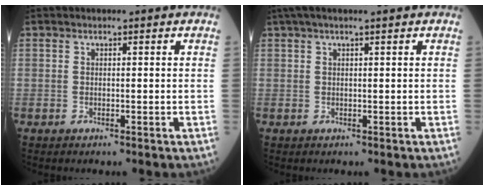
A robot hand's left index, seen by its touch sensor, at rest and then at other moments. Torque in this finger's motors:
{"motor_torque": [0.00, 0.05, -0.19, 0.02]}